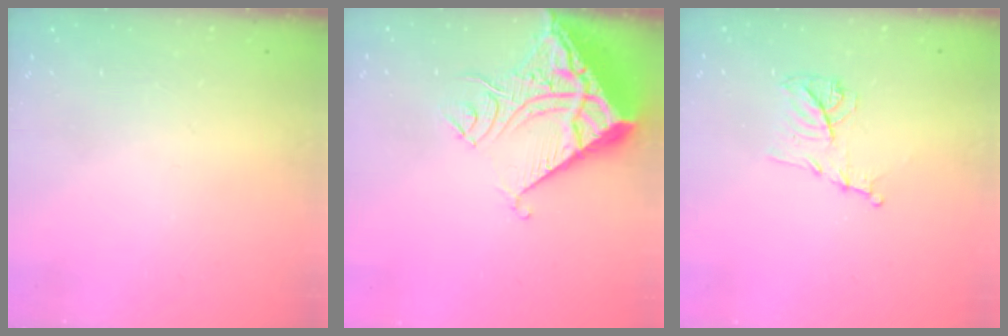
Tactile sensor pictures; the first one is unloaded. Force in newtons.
{"total": 11.2, "press": 11.1, "slide": 1.5}
{"total": 10.3, "press": 10.3, "slide": 0.5}